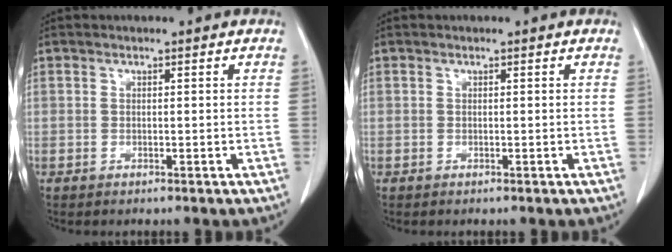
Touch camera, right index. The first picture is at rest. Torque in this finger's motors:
{"motor_torque": [0.00, 0.00, 0.00, 0.00]}